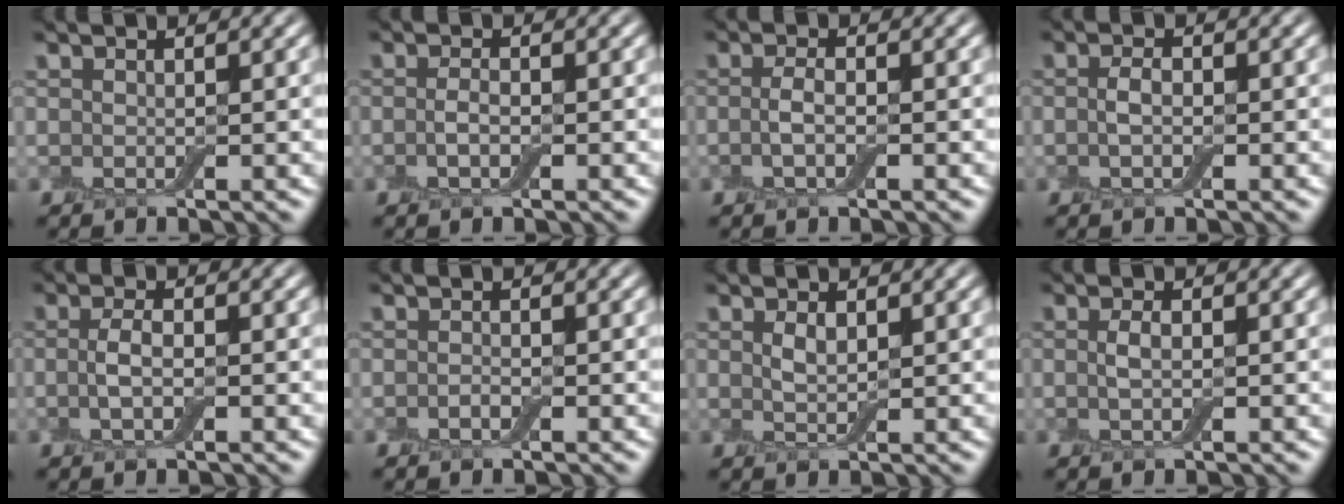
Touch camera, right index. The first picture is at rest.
{"total": 1.4, "force": [-0.3, 0.6, 1.3], "torque": [-0.029, 0.000, -0.010]}
{"total": 1.9, "force": [-0.4, 0.7, 1.7], "torque": [-0.039, 0.000, -0.012]}
{"total": 1.6, "force": [-0.2, 0.8, 1.4], "torque": [-0.030, 0.003, -0.008]}
{"total": 2.2, "force": [-0.3, 0.9, 2.0], "torque": [-0.046, 0.000, -0.010]}
{"total": 0.7, "force": [-0.4, 0.3, 0.5], "torque": [-0.013, -0.001, -0.008]}
{"total": 1.3, "force": [0.6, 0.5, 1.1], "torque": [-0.027, 0.000, 0.012]}
{"total": 1.3, "force": [0.0, 0.5, 1.2], "torque": [-0.028, 0.001, -0.001]}